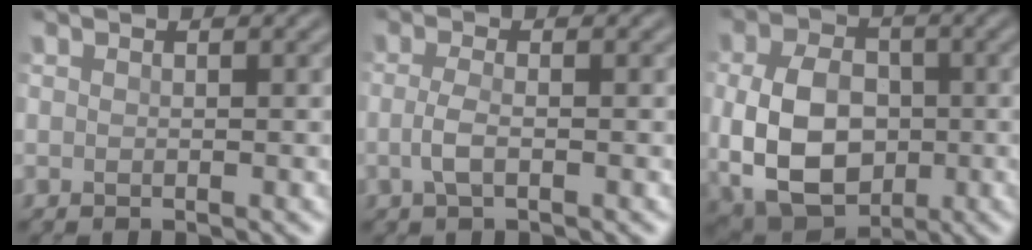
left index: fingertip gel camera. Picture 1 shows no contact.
{"total": 1.7, "force": [-0.2, 0.6, 1.6], "torque": [-0.037, 0.003, -0.008]}
{"total": 9.1, "force": [-0.4, 6.6, 6.2], "torque": [-0.131, -0.007, -0.009]}